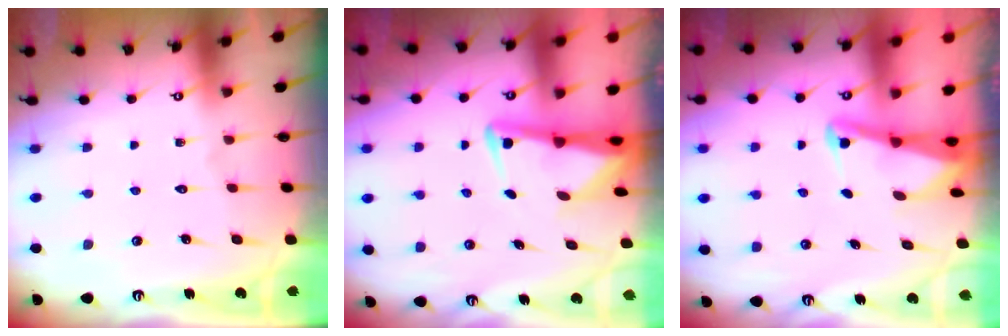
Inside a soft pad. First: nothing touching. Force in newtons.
{"total": 4.9, "press": 4.8, "slide": 1.2}
{"total": 2.7, "press": 2.6, "slide": 0.7}